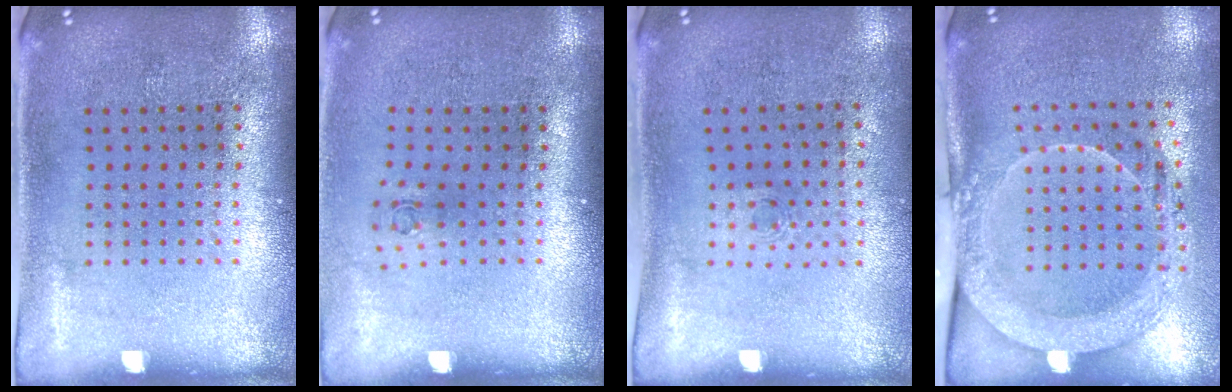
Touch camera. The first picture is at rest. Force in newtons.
{"total": 0.6, "press": 0.3, "slide": 0.5}
{"total": 0.5, "press": 0.3, "slide": 0.4}
{"total": 2.0, "press": 2.0, "slide": 0.3}